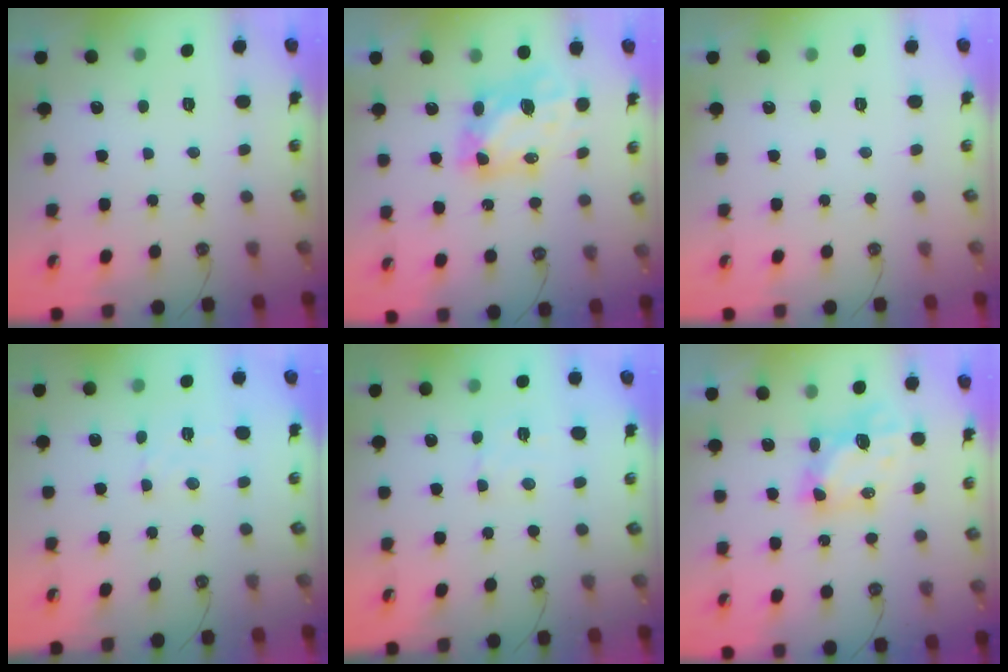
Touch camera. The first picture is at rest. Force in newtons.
{"total": 7.2, "press": 7.1, "slide": 0.8}
{"total": 0.0}
{"total": 1.6, "press": 1.5, "slide": 0.5}
{"total": 2.9, "press": 2.8, "slide": 0.6}
{"total": 6.0, "press": 6.0, "slide": 0.1}